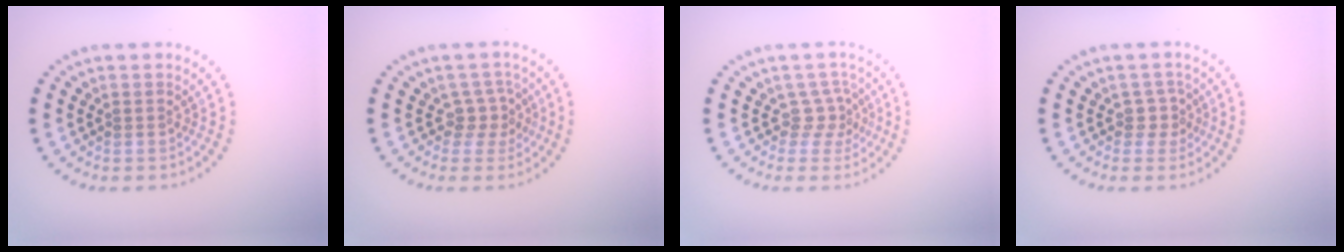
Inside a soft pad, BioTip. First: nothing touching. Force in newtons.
{"total": 2.1, "press": 1.7, "slide": 1.2}
{"total": 2.1, "press": 1.4, "slide": 1.5}
{"total": 1.7, "press": 1.3, "slide": 1.1}